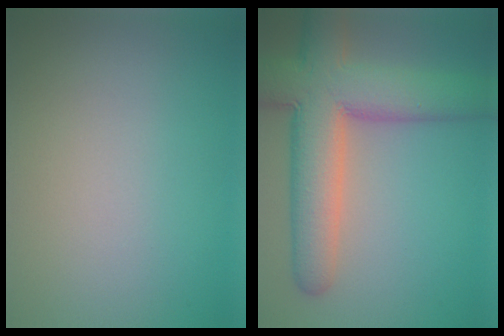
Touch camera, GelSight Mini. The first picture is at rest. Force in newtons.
{"total": 10.2, "press": 10.2, "slide": 0.8}